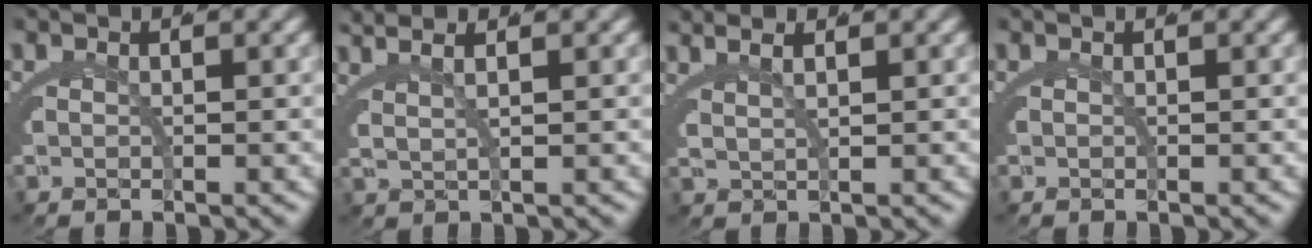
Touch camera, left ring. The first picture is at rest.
{"total": 4.2, "force": [3.0, 1.3, 2.7], "torque": [-0.041, 0.015, 0.047]}
{"total": 3.6, "force": [2.8, 0.9, 2.0], "torque": [-0.025, 0.015, 0.045]}
{"total": 0.0}